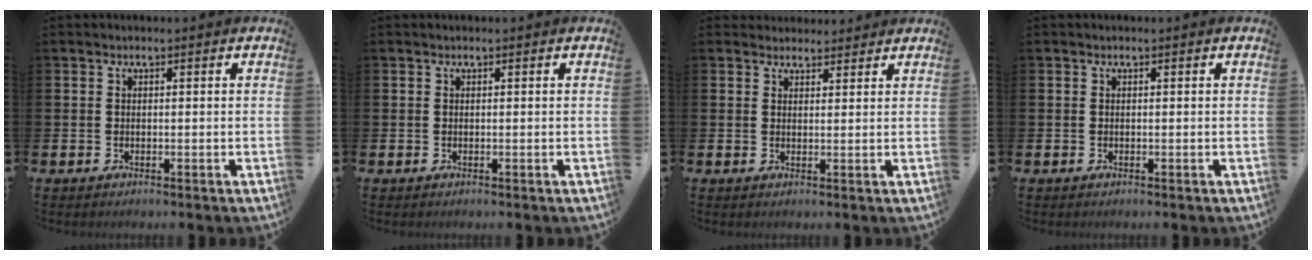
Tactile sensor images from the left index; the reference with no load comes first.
{"total": 0.0}
{"total": 2.6, "force": [2.4, 0.8, -0.2], "torque": [0.009, -0.011, 0.043]}
{"total": 0.0}